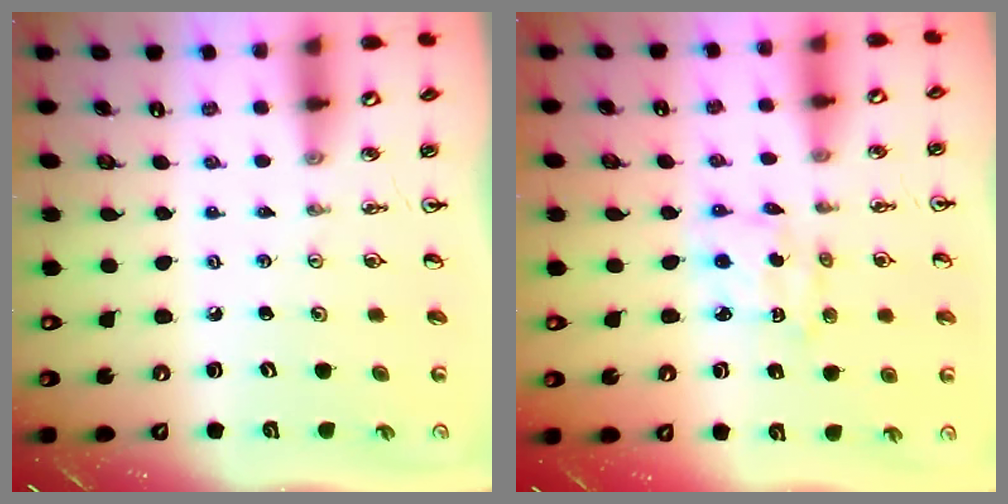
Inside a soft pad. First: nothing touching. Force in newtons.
{"total": 3.4, "press": 3.3, "slide": 0.4}